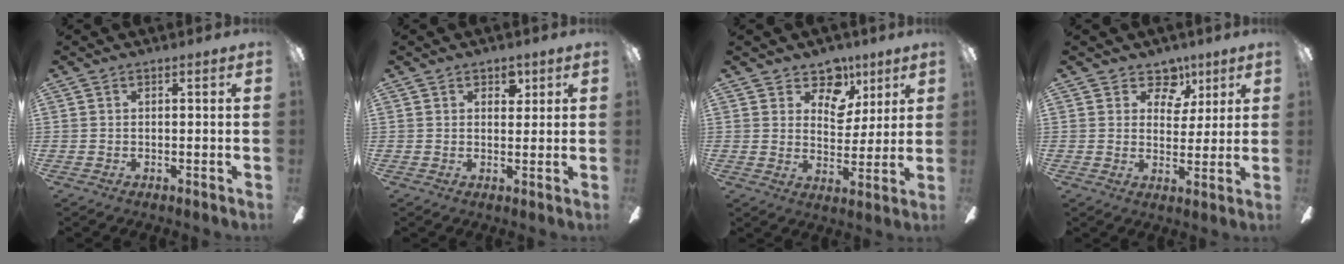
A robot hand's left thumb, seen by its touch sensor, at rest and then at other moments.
{"total": 3.4, "force": [2.1, 2.0, 1.7], "torque": [-0.004, -0.007, 0.031]}
{"total": 10.2, "force": [5.9, 7.3, 4.1], "torque": [-0.050, -0.034, 0.108]}
{"total": 8.0, "force": [4.6, 5.8, 3.0], "torque": [-0.030, -0.023, 0.081]}